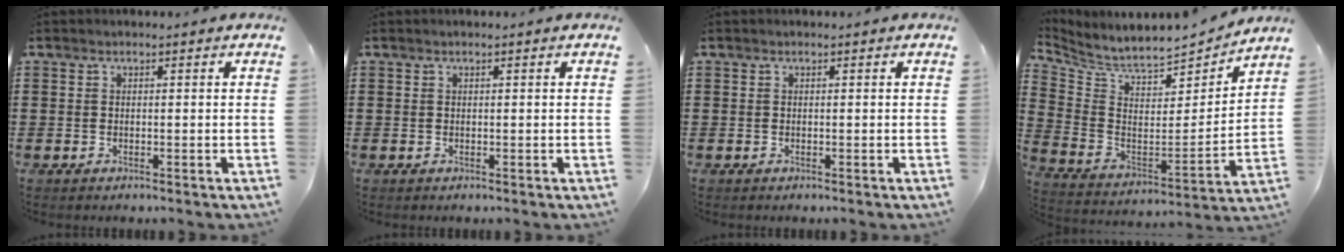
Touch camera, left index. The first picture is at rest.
{"total": 0.0}
{"total": 0.0}
{"total": 6.5, "force": [6.2, 1.0, 1.6], "torque": [-0.068, -0.056, 0.101]}